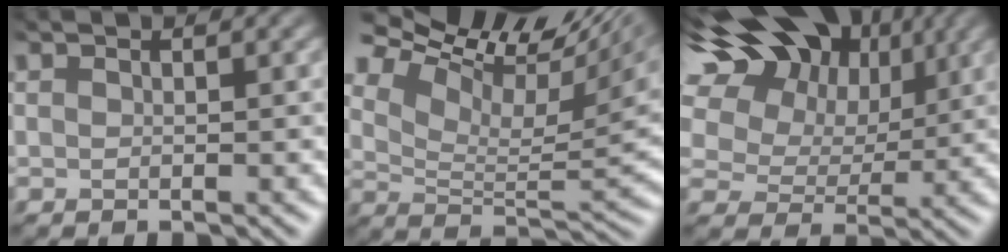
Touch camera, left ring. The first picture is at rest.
{"total": 12.7, "force": [7.1, 5.9, 8.7], "torque": [-0.171, 0.038, 0.123]}
{"total": 15.1, "force": [5.8, 10.8, 9.0], "torque": [-0.191, 0.057, 0.085]}